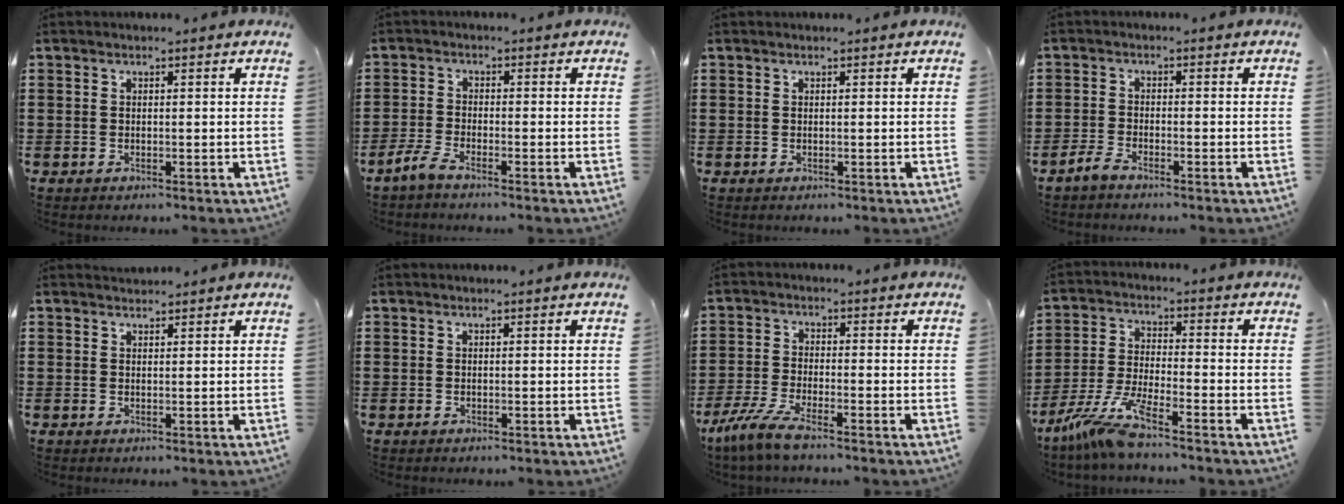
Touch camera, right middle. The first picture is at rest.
{"total": 3.2, "force": [-2.5, 0.6, 1.9], "torque": [-0.053, -0.003, -0.055]}
{"total": 0.0}
{"total": 2.6, "force": [-2.3, 0.6, 1.2], "torque": [-0.036, 0.002, -0.049]}
{"total": 1.1, "force": [1.1, 0.3, 0.0], "torque": [-0.003, 0.001, 0.021]}
{"total": 0.0}
{"total": 5.4, "force": [-4.3, 0.6, 3.2], "torque": [-0.087, -0.016, -0.089]}
{"total": 7.5, "force": [-6.2, -0.1, 4.3], "torque": [-0.108, -0.020, -0.126]}